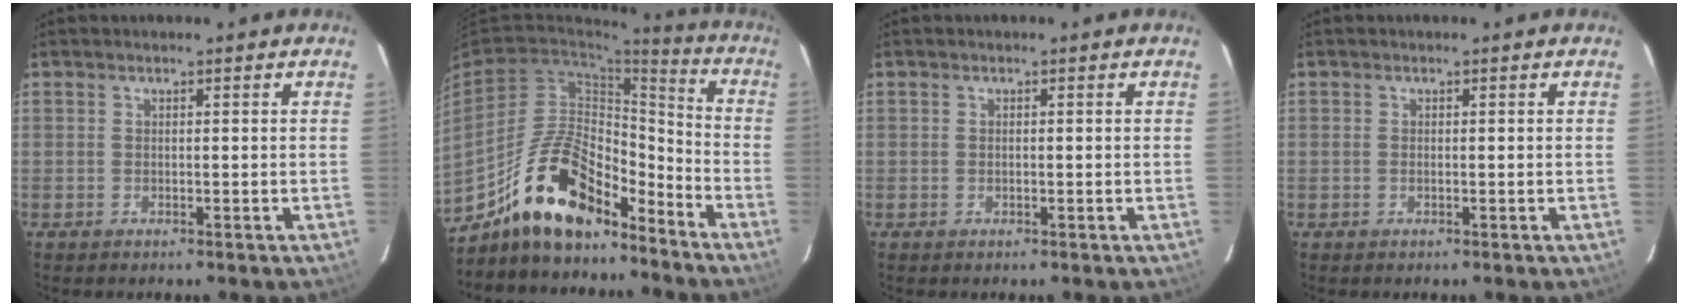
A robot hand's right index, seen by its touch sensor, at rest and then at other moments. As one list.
[{"total": 16.9, "force": [-12.3, 6.6, 9.4], "torque": [-0.184, 0.024, -0.208]}, {"total": 0.6, "force": [0.0, 0.4, 0.4], "torque": [-0.007, 0.001, -0.001]}, {"total": 0.6, "force": [-0.1, 0.4, 0.4], "torque": [-0.008, 0.000, -0.002]}]